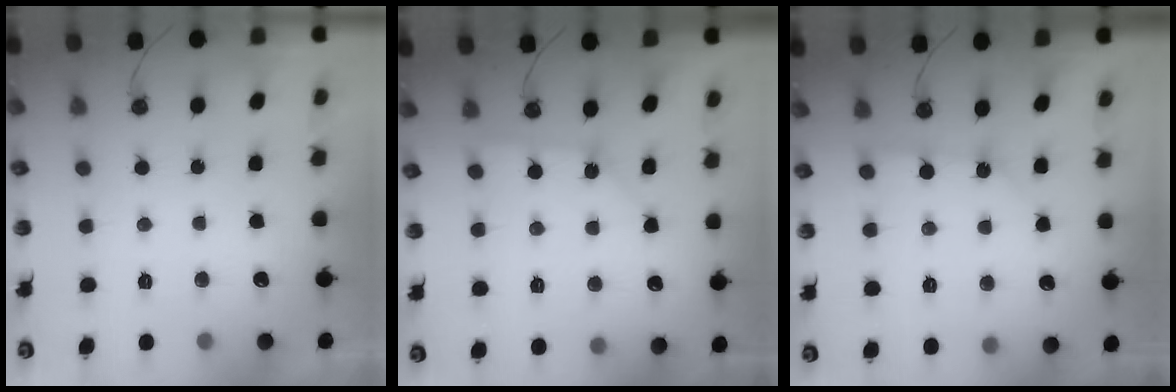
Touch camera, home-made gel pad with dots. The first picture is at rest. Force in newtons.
{"total": 2.1, "press": 2.1, "slide": 0.3}
{"total": 2.8, "press": 2.8, "slide": 0.3}